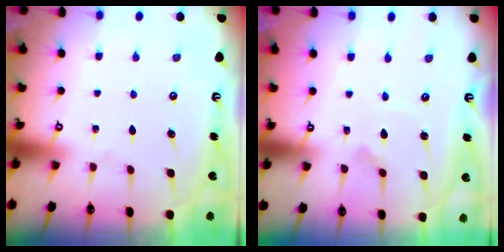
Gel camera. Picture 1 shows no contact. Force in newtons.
{"total": 2.9, "press": 2.9, "slide": 0.1}